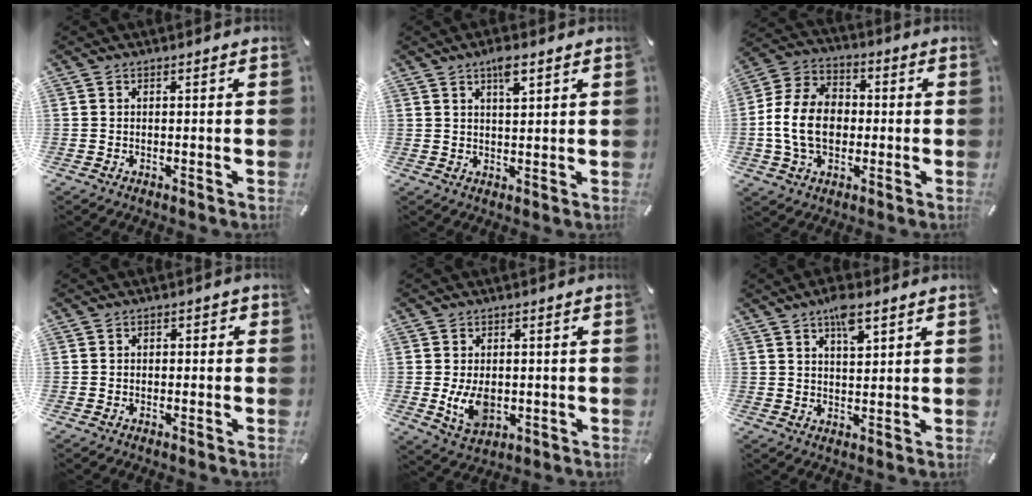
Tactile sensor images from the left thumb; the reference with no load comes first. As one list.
[{"total": 4.3, "force": [2.7, 1.3, 3.1], "torque": [-0.059, 0.000, 0.045]}, {"total": 13.0, "force": [-1.7, 9.7, 8.4], "torque": [-0.194, 0.014, -0.032]}, {"total": 1.4, "force": [-0.6, 1.1, 0.5], "torque": [-0.009, 0.007, -0.014]}, {"total": 7.4, "force": [-0.6, 5.0, 5.4], "torque": [-0.119, -0.003, -0.012]}, {"total": 6.4, "force": [4.0, 2.4, 4.3], "torque": [-0.071, -0.013, 0.067]}]